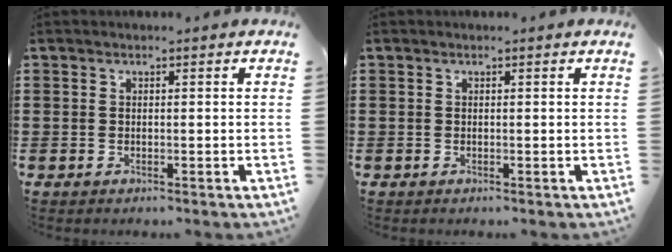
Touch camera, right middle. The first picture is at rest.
{"total": 0.0}